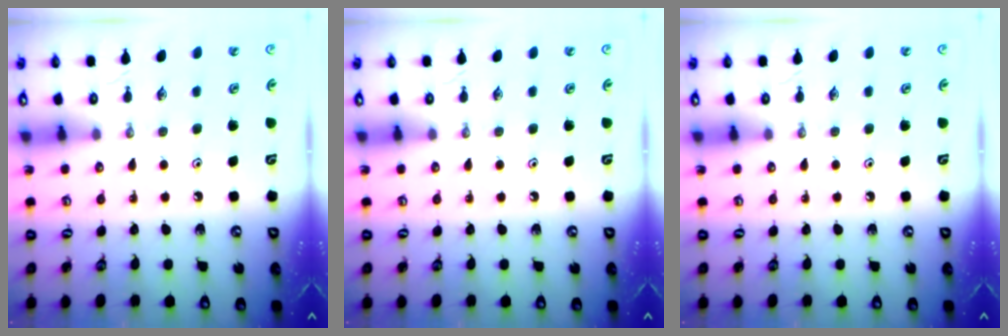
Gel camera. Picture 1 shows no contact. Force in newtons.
{"total": 0.0}
{"total": 0.0}